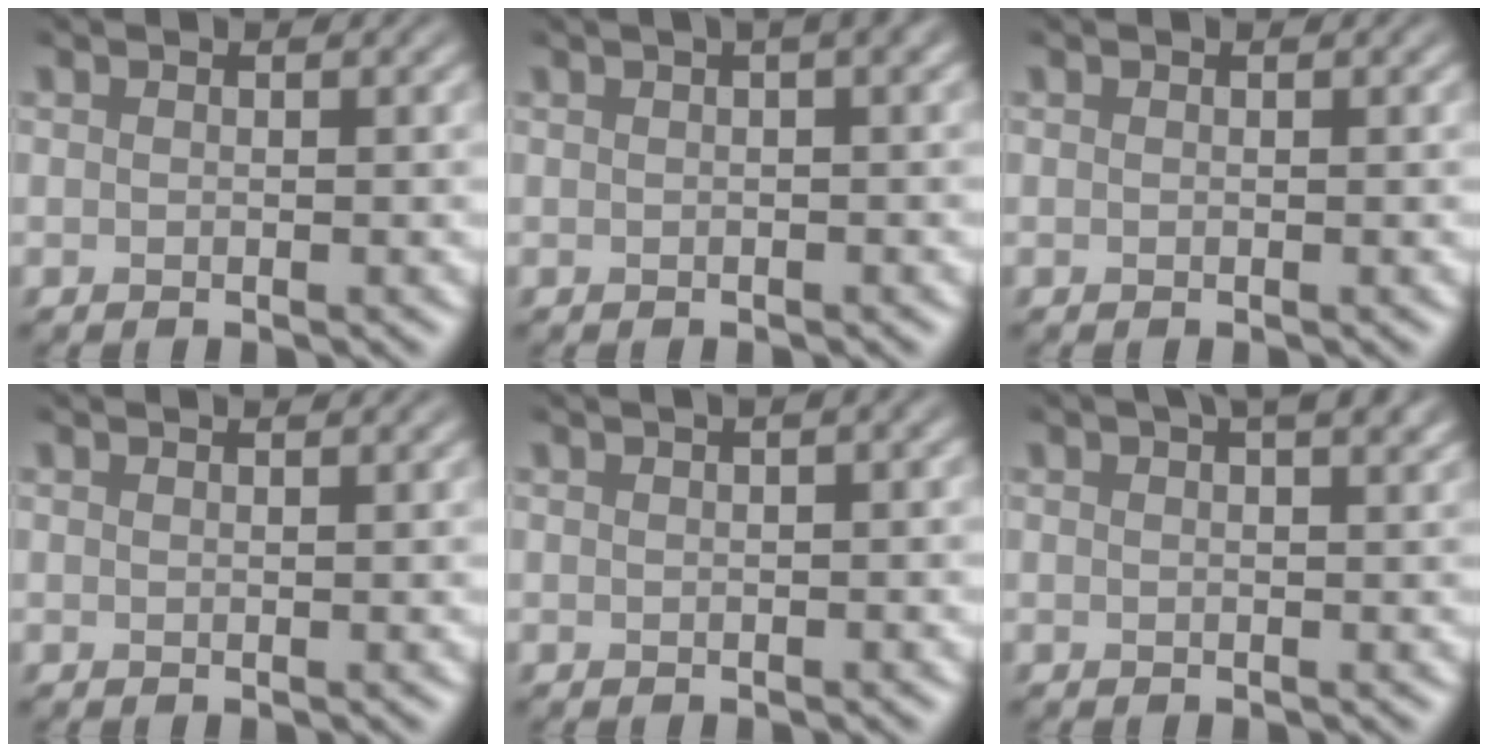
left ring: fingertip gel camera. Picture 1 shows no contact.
{"total": 5.2, "force": [2.1, 2.3, 4.2], "torque": [-0.025, 0.036, 0.000]}
{"total": 0.0}
{"total": 1.7, "force": [1.5, 0.5, 0.7], "torque": [-0.004, 0.002, 0.005]}
{"total": 3.8, "force": [1.5, 1.7, 3.0], "torque": [-0.016, 0.026, 0.002]}
{"total": 4.4, "force": [2.7, 1.6, 3.1], "torque": [-0.019, 0.013, 0.015]}